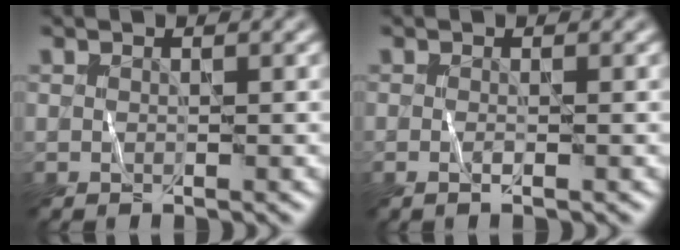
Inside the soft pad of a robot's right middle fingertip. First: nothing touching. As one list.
[{"total": 0.9, "force": [-0.3, 0.1, 0.8], "torque": [-0.017, -0.009, -0.005]}]